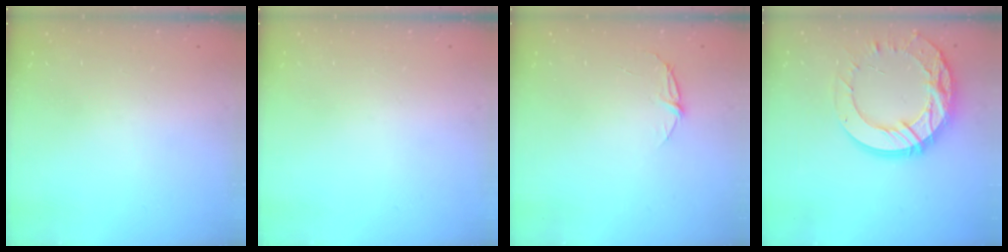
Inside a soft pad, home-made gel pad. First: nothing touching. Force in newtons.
{"total": 0.0}
{"total": 4.9, "press": 4.9, "slide": 0.6}
{"total": 20.2, "press": 20.2, "slide": 1.8}